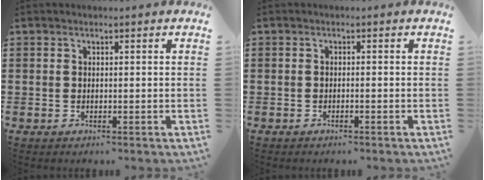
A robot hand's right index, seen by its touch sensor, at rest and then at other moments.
{"total": 0.7, "force": [-0.6, 0.0, 0.3], "torque": [-0.007, -0.002, -0.012]}